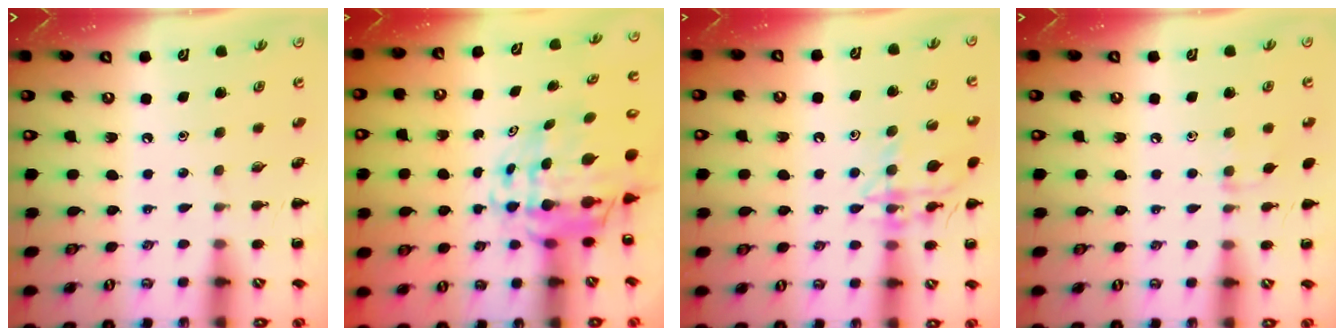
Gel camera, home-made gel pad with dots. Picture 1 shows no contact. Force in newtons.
{"total": 10.8, "press": 10.4, "slide": 2.9}
{"total": 15.5, "press": 15.4, "slide": 1.6}
{"total": 5.9, "press": 5.5, "slide": 2.2}